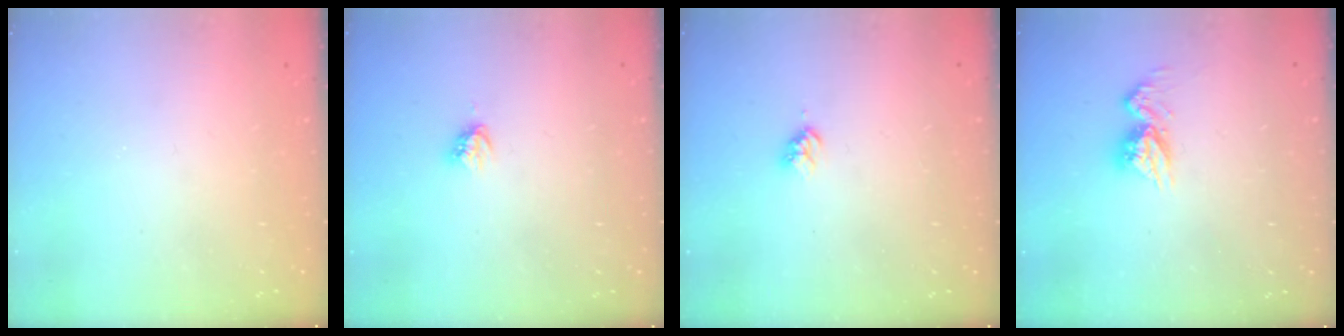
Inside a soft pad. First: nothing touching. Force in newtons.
{"total": 3.8, "press": 3.8, "slide": 0.3}
{"total": 2.9, "press": 2.9, "slide": 0.4}
{"total": 9.5, "press": 9.5, "slide": 0.9}